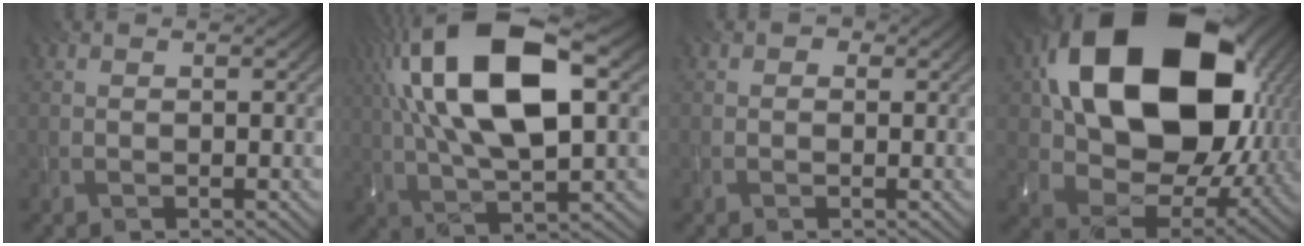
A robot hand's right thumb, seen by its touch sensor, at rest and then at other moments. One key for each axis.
{"total": 18.3, "fx": 5.3, "fy": 7.4, "fz": 15.8, "tx": -0.323, "ty": 0.038, "tz": 0.079}
{"total": 1.0, "fx": 0.2, "fy": 1.0, "fz": 0.3, "tx": 0.000, "ty": -0.002, "tz": -0.007}
{"total": 21.8, "fx": 6.4, "fy": 15.0, "fz": 14.4, "tx": -0.315, "ty": -0.005, "tz": 0.150}